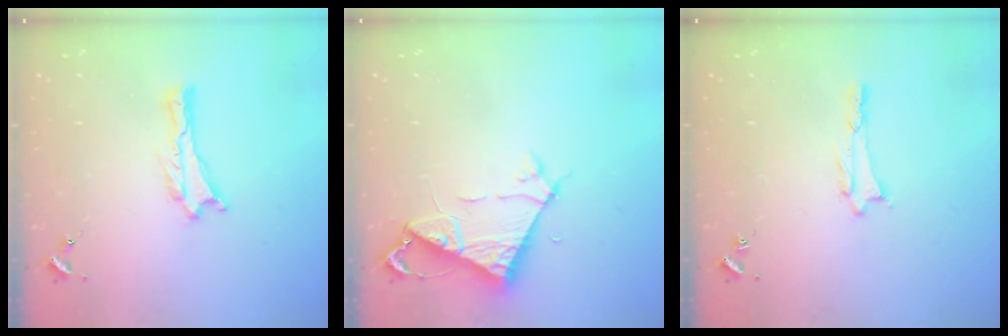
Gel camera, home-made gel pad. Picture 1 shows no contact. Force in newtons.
{"total": 6.9, "press": 6.9, "slide": 0.7}
{"total": 0.8, "press": 0.8, "slide": 0.1}